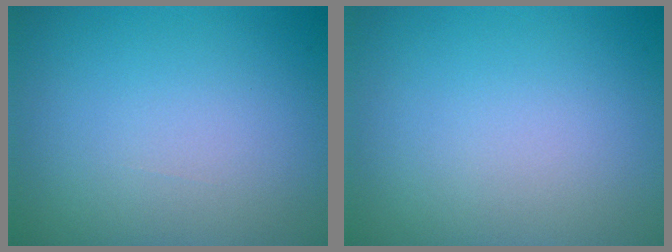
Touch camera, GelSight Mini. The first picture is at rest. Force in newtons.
{"total": 0.0}